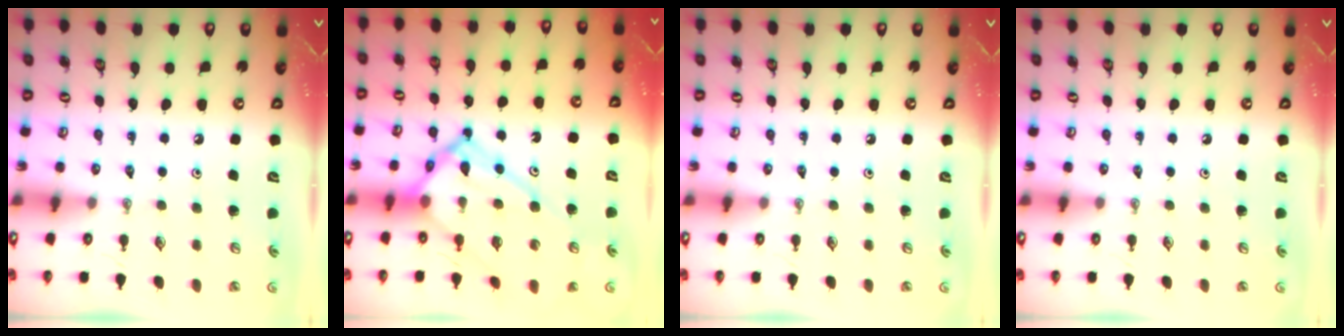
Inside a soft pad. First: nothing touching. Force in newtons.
{"total": 17.2, "press": 17.1, "slide": 1.6}
{"total": 0.0}
{"total": 0.0}